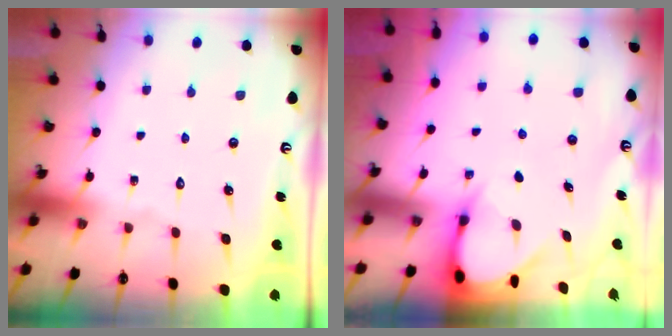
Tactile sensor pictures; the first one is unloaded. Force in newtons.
{"total": 3.5, "press": 3.5, "slide": 0.2}